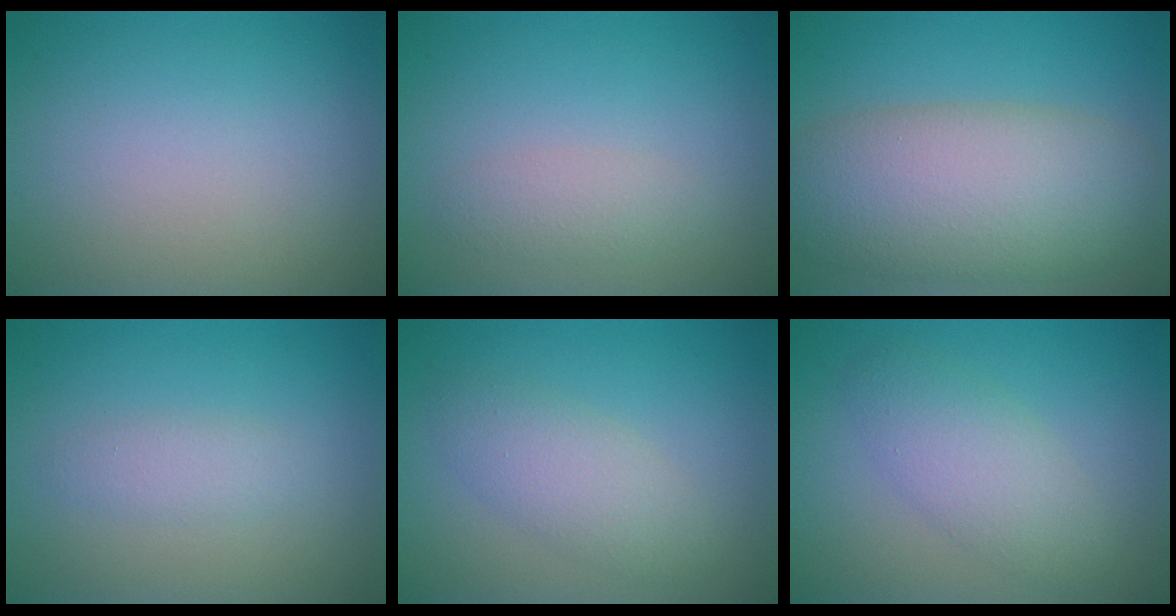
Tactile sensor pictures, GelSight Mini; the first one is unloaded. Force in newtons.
{"total": 1.7, "press": 1.7, "slide": 0.1}
{"total": 9.6, "press": 9.6, "slide": 0.6}
{"total": 1.6, "press": 1.6, "slide": 0.0}
{"total": 3.2, "press": 3.2, "slide": 0.1}
{"total": 3.8, "press": 3.8, "slide": 0.0}